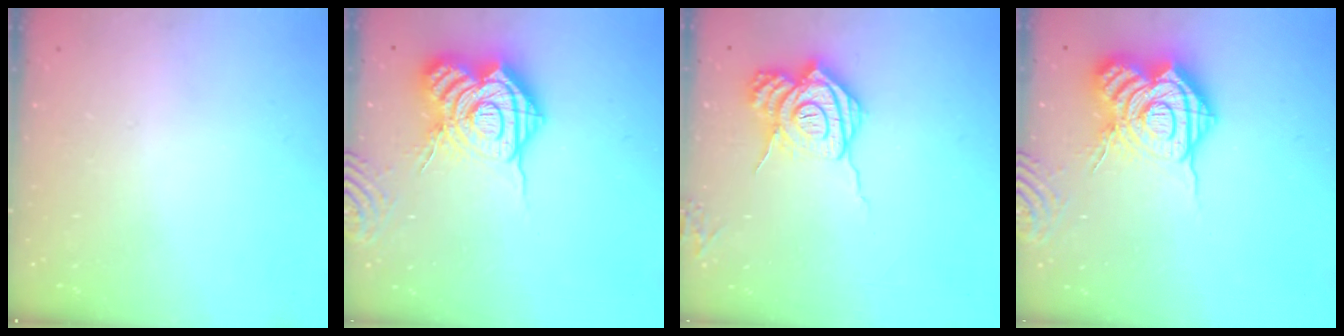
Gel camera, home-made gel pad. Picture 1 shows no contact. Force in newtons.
{"total": 20.6, "press": 20.5, "slide": 2.3}
{"total": 15.4, "press": 15.3, "slide": 1.5}
{"total": 20.6, "press": 20.5, "slide": 2.3}